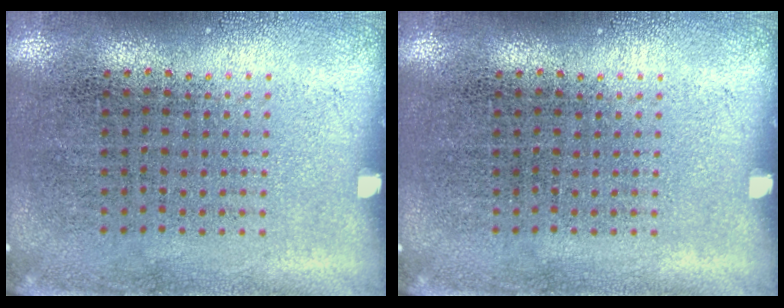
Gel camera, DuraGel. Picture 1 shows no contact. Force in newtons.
{"total": 0.0}